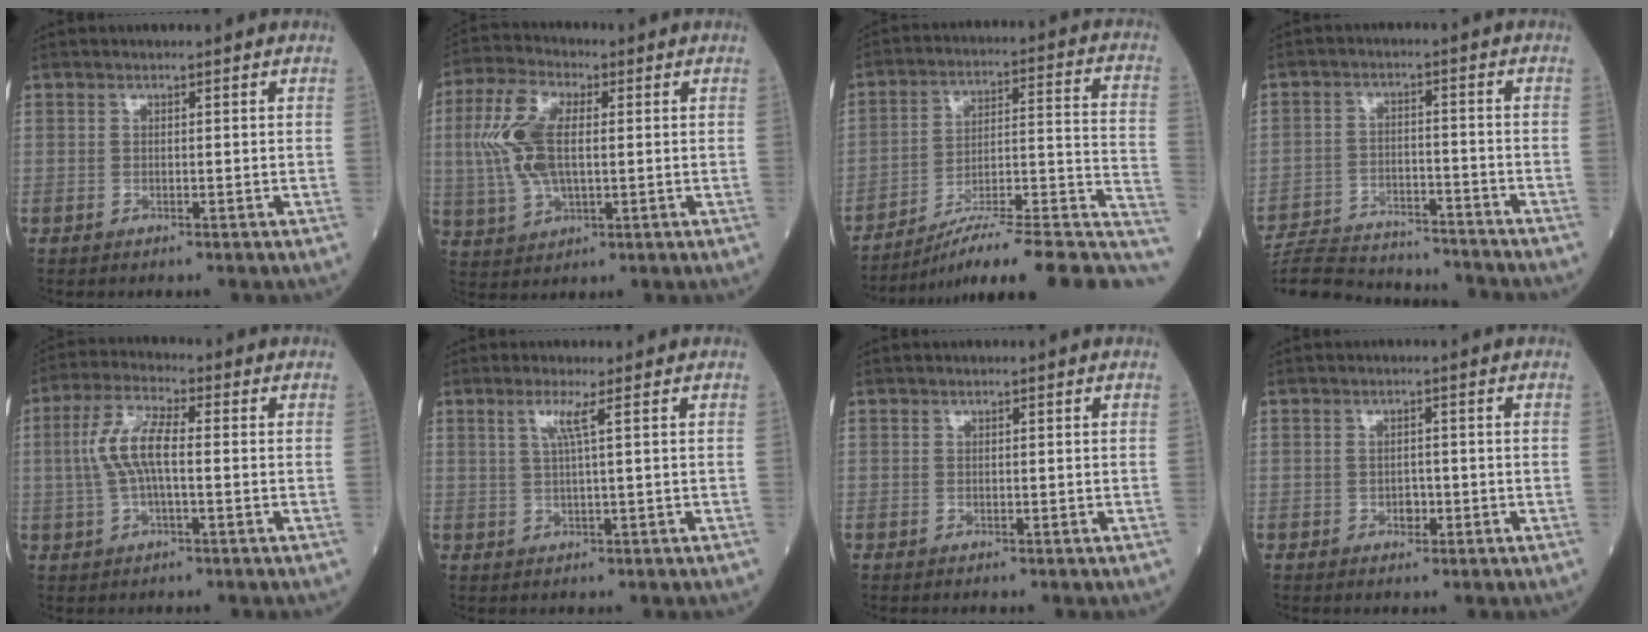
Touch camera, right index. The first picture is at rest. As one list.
[{"total": 10.5, "force": [1.1, 4.6, 9.3], "torque": [-0.222, 0.016, 0.025]}, {"total": 22.0, "force": [-17.0, 1.9, 13.9], "torque": [-0.131, 0.028, -0.248]}, {"total": 15.0, "force": [-14.4, 2.3, 3.5], "torque": [-0.069, 0.005, -0.219]}, {"total": 7.2, "force": [0.1, 1.9, 7.0], "torque": [-0.157, 0.017, -0.002]}, {"total": 2.7, "force": [1.1, -0.7, 2.4], "torque": [-0.052, 0.001, 0.022]}, {"total": 0.0}, {"total": 1.7, "force": [-0.6, 1.2, 1.0], "torque": [-0.015, 0.003, -0.007]}]